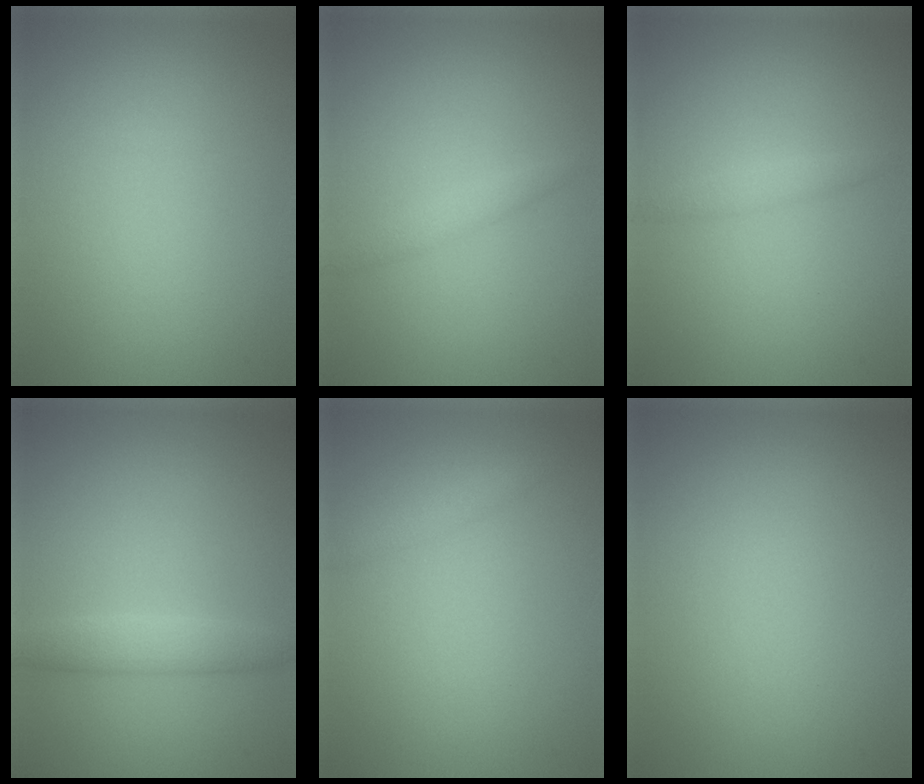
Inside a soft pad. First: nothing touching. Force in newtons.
{"total": 1.2, "press": 1.2, "slide": 0.1}
{"total": 1.2, "press": 1.2, "slide": 0.1}
{"total": 2.5, "press": 2.5, "slide": 0.0}
{"total": 1.2, "press": 1.2, "slide": 0.2}
{"total": 0.0}